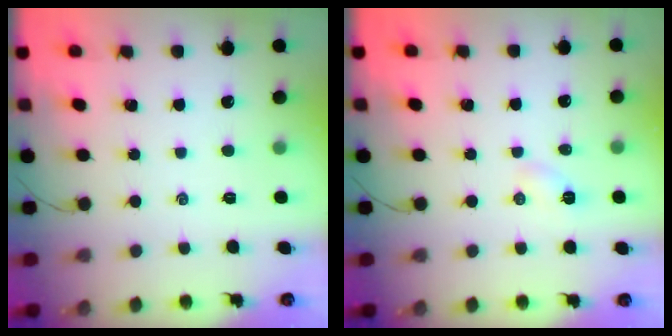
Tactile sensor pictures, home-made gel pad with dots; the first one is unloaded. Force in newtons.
{"total": 3.2, "press": 3.0, "slide": 0.9}